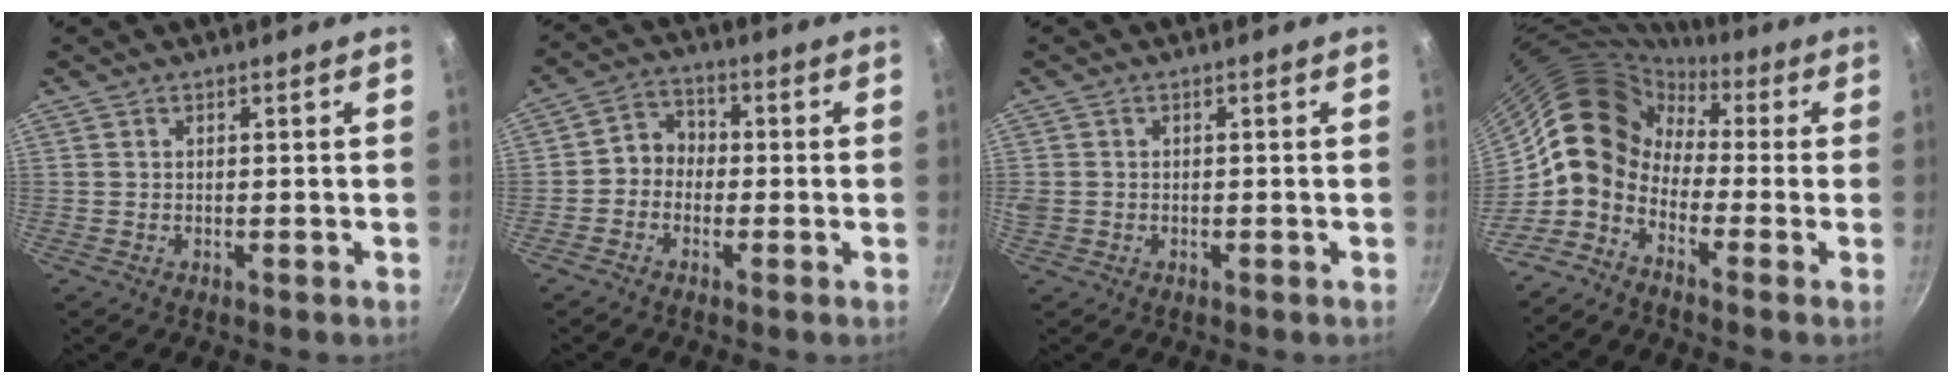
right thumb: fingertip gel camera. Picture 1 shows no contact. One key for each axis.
{"total": 5.2, "fx": -1.2, "fy": 4.5, "fz": 2.4, "tx": -0.017, "ty": 0.026, "tz": -0.038}
{"total": 2.2, "fx": -0.1, "fy": 2.0, "fz": 0.9, "tx": -0.015, "ty": 0.000, "tz": 0.000}
{"total": 10.3, "fx": -1.8, "fy": 8.2, "fz": 5.9, "tx": -0.073, "ty": 0.043, "tz": -0.064}